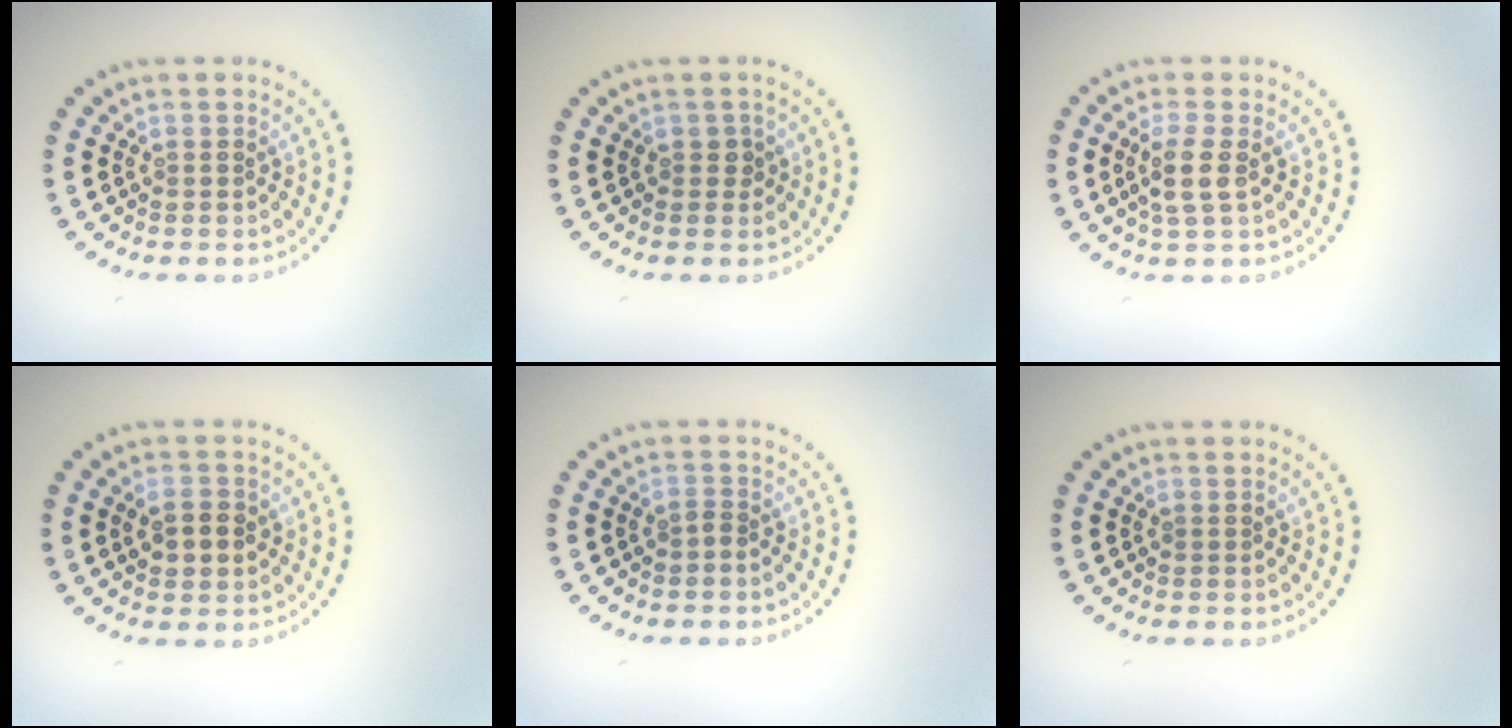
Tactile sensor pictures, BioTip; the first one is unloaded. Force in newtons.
{"total": 0.8, "press": 0.8, "slide": 0.3}
{"total": 2.3, "press": 2.0, "slide": 1.1}
{"total": 2.5, "press": 2.5, "slide": 0.3}
{"total": 0.5, "press": 0.3, "slide": 0.4}
{"total": 0.0}